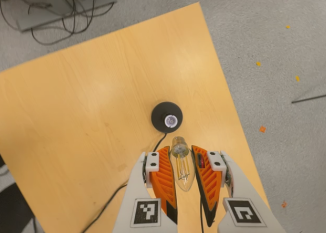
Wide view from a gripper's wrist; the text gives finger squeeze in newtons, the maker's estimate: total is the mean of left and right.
{"total": 20.1, "left": 21.8, "right": 18.4}